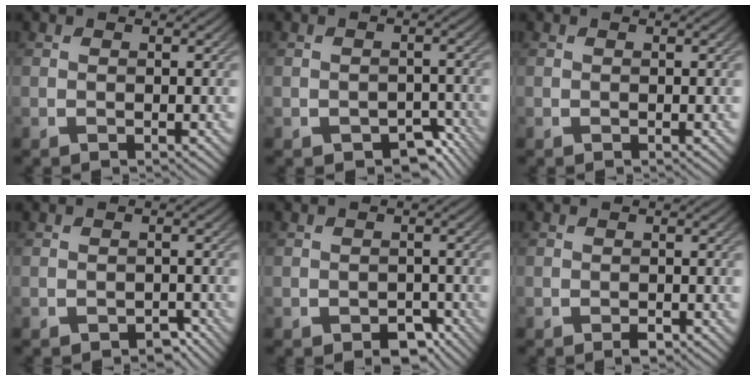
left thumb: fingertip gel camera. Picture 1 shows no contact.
{"total": 4.1, "force": [-2.4, 2.5, 2.2], "torque": [-0.026, -0.013, -0.028]}
{"total": 0.0}
{"total": 1.7, "force": [-1.2, 0.9, 0.8], "torque": [-0.011, -0.002, -0.018]}
{"total": 3.0, "force": [-1.8, 1.9, 1.5], "torque": [-0.022, -0.010, -0.027]}
{"total": 1.0, "force": [-0.6, 0.5, 0.6], "torque": [-0.009, -0.003, -0.009]}